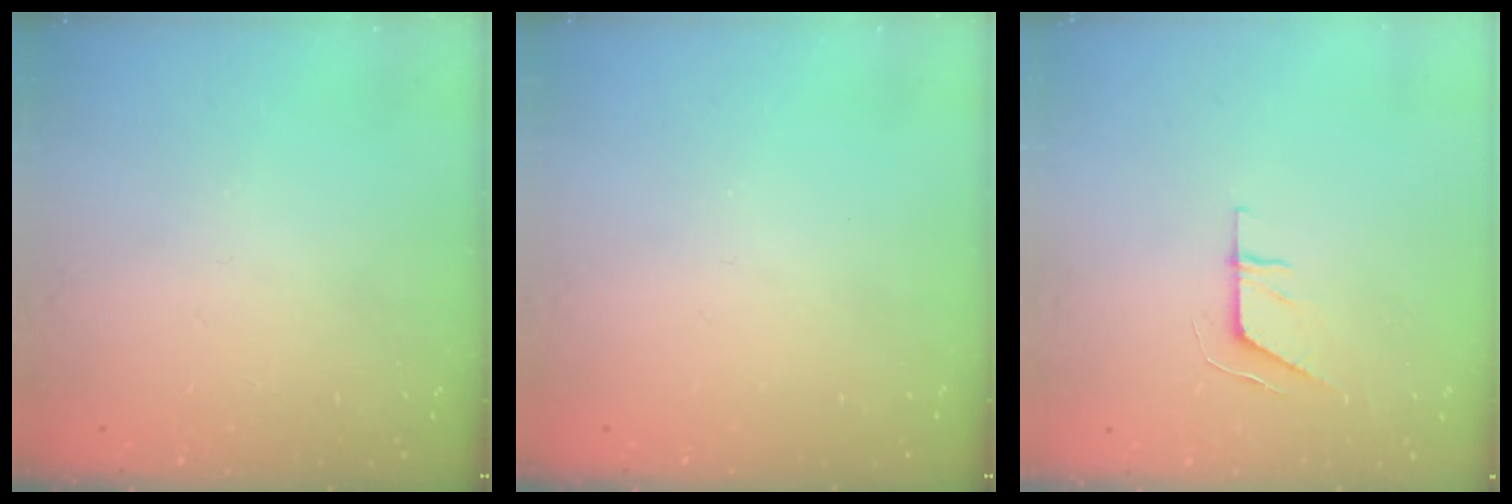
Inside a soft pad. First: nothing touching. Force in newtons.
{"total": 0.0}
{"total": 4.5, "press": 4.5, "slide": 0.3}